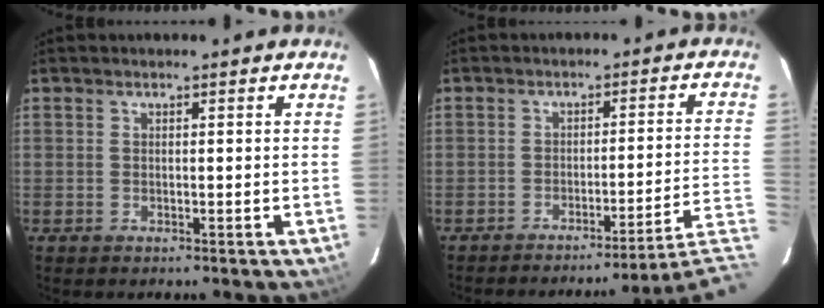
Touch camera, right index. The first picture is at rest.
{"total": 10.8, "force": [-8.9, -5.3, 3.3], "torque": [-0.033, -0.016, -0.126]}